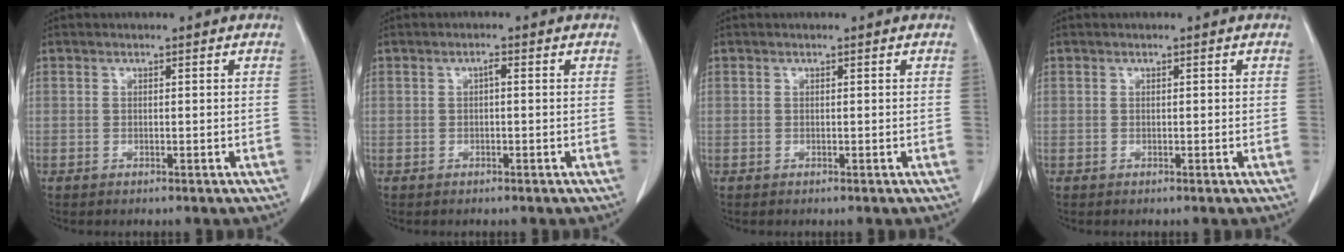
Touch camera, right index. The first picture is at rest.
{"total": 0.9, "force": [0.0, 0.3, 0.9], "torque": [-0.015, 0.003, 0.000]}
{"total": 0.0}
{"total": 0.0}